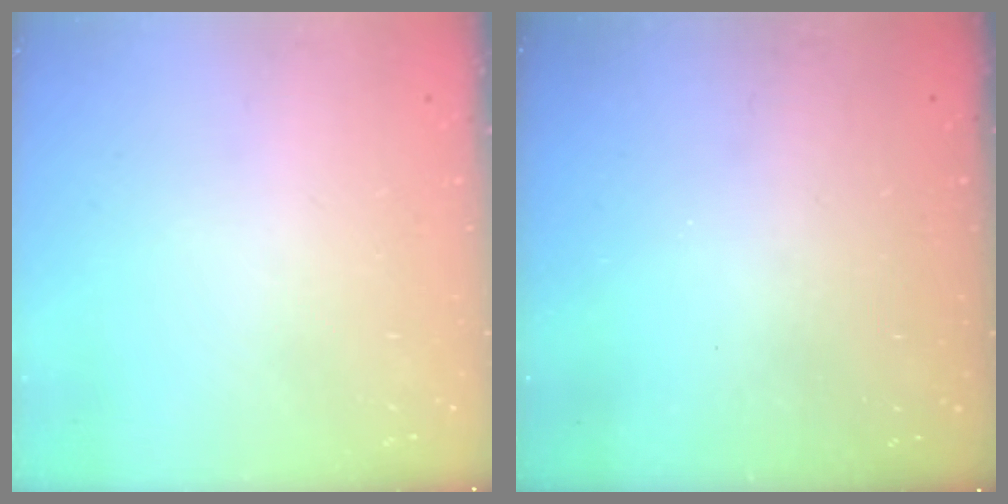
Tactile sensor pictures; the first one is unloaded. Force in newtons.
{"total": 2.9, "press": 2.9, "slide": 0.2}